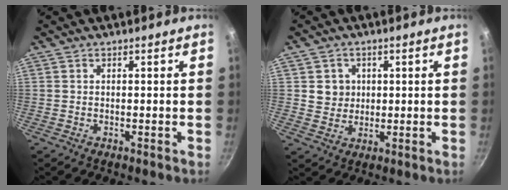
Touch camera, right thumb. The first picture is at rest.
{"total": 4.5, "force": [1.0, 4.3, 1.1], "torque": [0.006, 0.003, 0.018]}